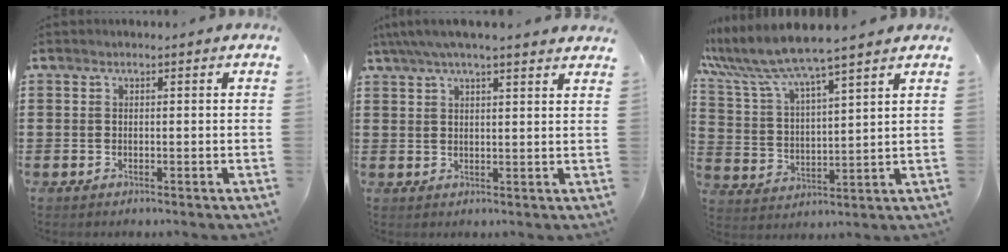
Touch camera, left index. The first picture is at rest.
{"total": 4.3, "force": [3.6, 0.3, 2.4], "torque": [-0.058, -0.001, 0.063]}
{"total": 7.5, "force": [6.6, -0.1, 3.6], "torque": [-0.097, -0.035, 0.111]}